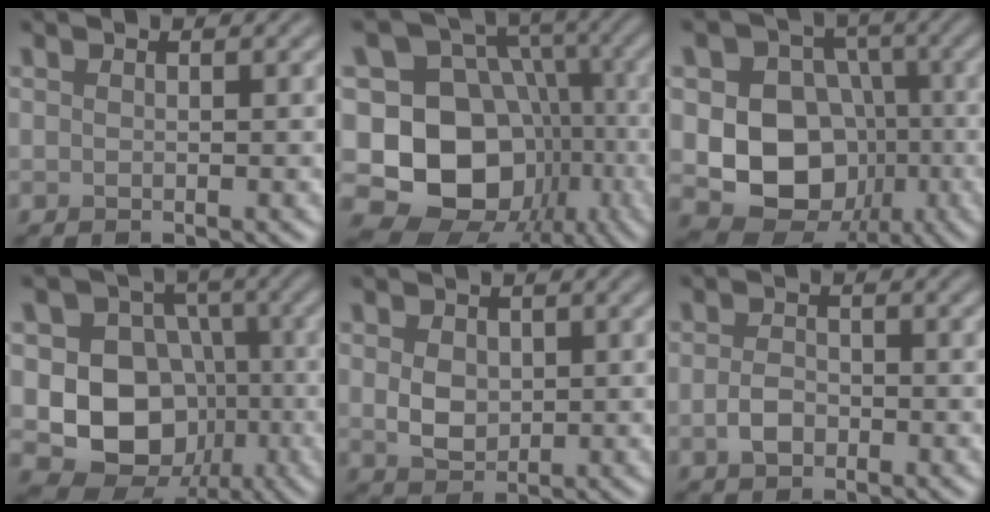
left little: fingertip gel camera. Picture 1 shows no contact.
{"total": 14.1, "force": [-3.2, 11.8, 7.0], "torque": [-0.115, -0.004, -0.066]}
{"total": 9.8, "force": [-1.3, 8.2, 5.2], "torque": [-0.074, -0.016, -0.038]}
{"total": 9.4, "force": [-1.3, 8.1, 4.6], "torque": [-0.065, -0.014, -0.042]}
{"total": 2.7, "force": [0.4, 2.1, 1.7], "torque": [-0.035, -0.003, 0.009]}
{"total": 2.0, "force": [-0.8, 1.4, 1.2], "torque": [-0.025, 0.001, -0.018]}